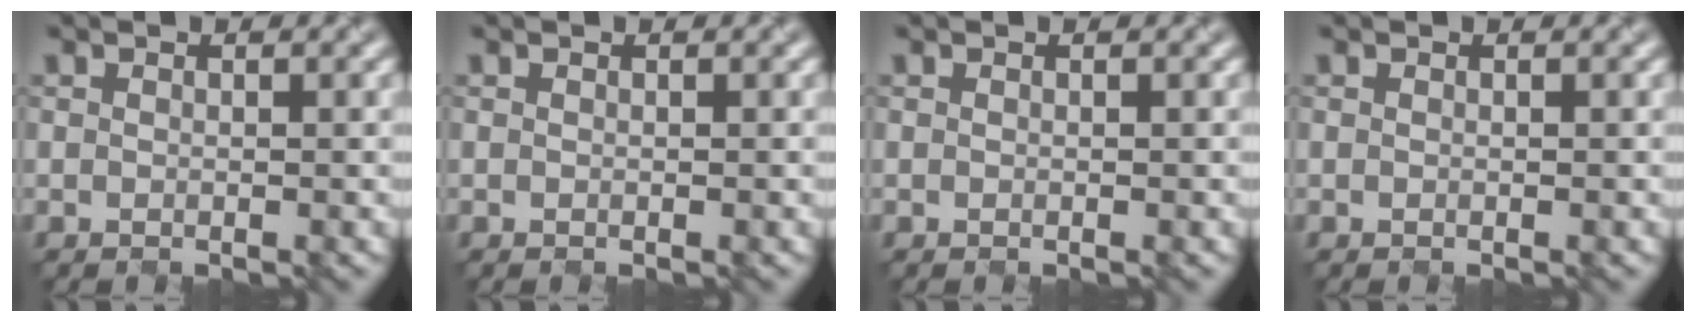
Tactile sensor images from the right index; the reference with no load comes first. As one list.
[{"total": 0.0}, {"total": 0.0}, {"total": 0.0}]